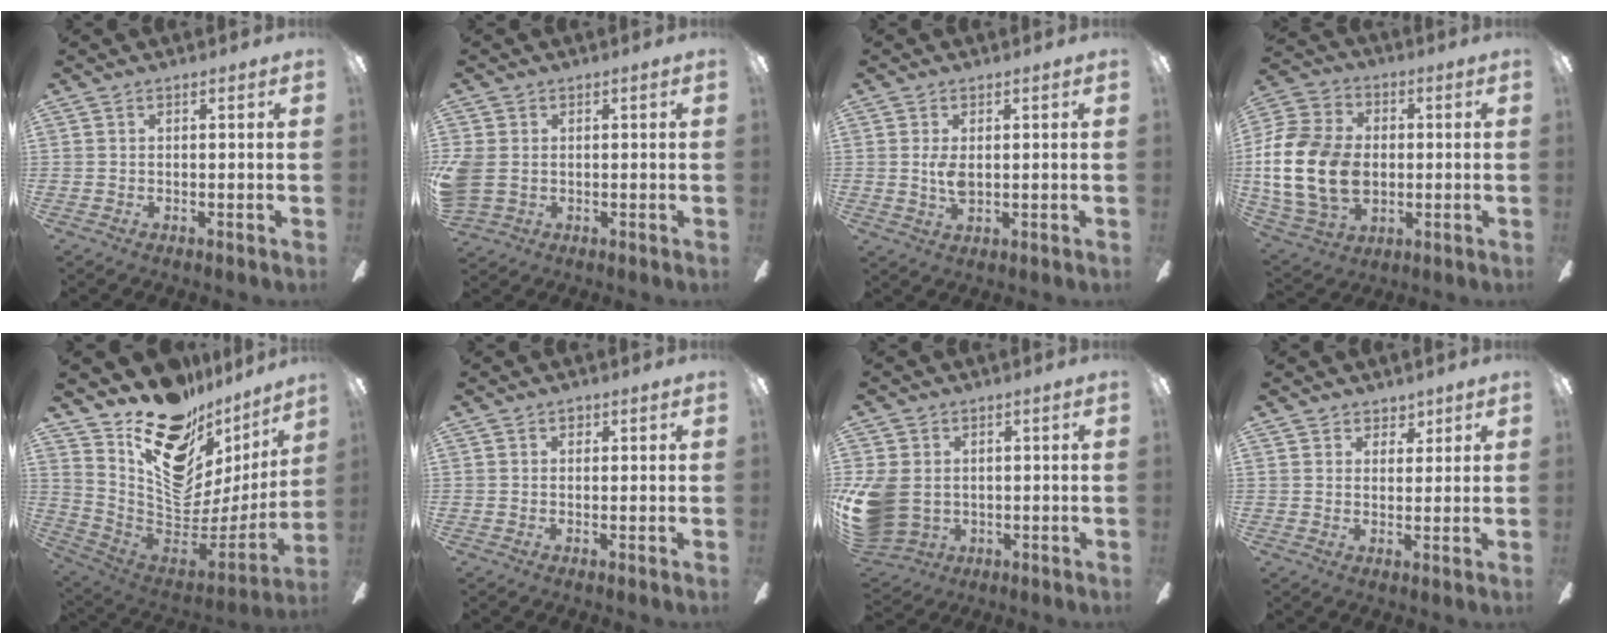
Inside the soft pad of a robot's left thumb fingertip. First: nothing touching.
{"total": 5.5, "force": [-0.1, 4.5, 3.2], "torque": [-0.085, 0.006, 0.000]}
{"total": 3.9, "force": [0.2, 2.1, 3.3], "torque": [-0.065, 0.000, -0.002]}
{"total": 19.1, "force": [-1.3, 14.1, 12.7], "torque": [-0.285, 0.018, -0.019]}
{"total": 21.0, "force": [14.4, 11.3, 10.3], "torque": [-0.156, -0.105, 0.268]}
{"total": 0.9, "force": [0.5, 0.7, 0.2], "torque": [0.003, 0.000, 0.006]}
{"total": 12.8, "force": [-0.4, 10.3, 7.5], "torque": [-0.183, 0.007, -0.002]}
{"total": 3.6, "force": [2.8, 2.2, -0.2], "torque": [0.007, -0.014, 0.050]}